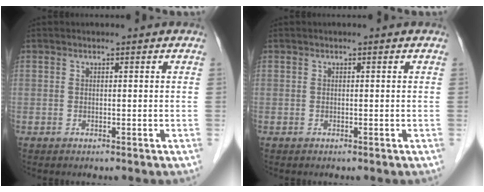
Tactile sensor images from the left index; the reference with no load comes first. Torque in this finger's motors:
{"motor_torque": [-0.01, 0.01, 0.00, 0.00]}